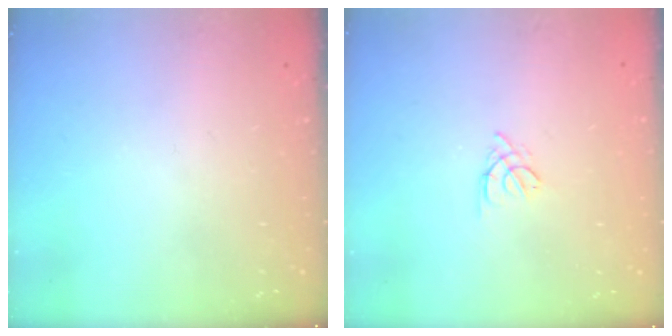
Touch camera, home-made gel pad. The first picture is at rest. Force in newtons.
{"total": 3.0, "press": 2.9, "slide": 0.7}